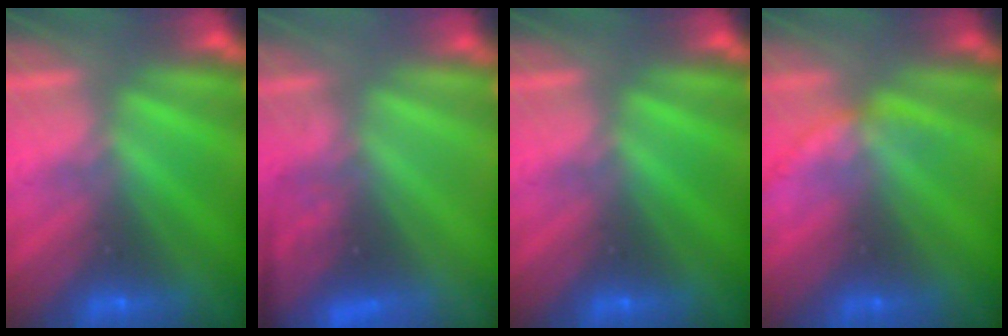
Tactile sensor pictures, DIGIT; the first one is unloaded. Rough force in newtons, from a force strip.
{"total": 3.2}
{"total": 0.0}
{"total": 1.9}